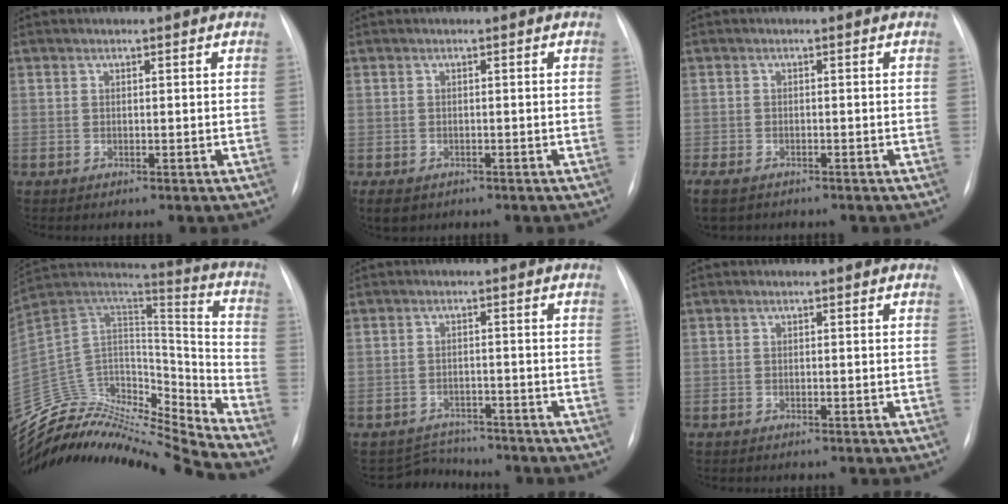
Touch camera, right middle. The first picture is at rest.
{"total": 4.3, "force": [-2.8, 2.7, 1.7], "torque": [-0.025, -0.006, -0.038]}
{"total": 6.1, "force": [-4.5, 2.8, 2.9], "torque": [-0.059, -0.013, -0.070]}
{"total": 28.4, "force": [-27.1, 2.9, 7.9], "torque": [-0.181, 0.026, -0.439]}
{"total": 4.2, "force": [-4.0, 0.8, -1.0], "torque": [0.009, 0.004, -0.060]}
{"total": 0.7, "force": [-0.7, 0.2, 0.2], "torque": [-0.007, -0.002, -0.009]}